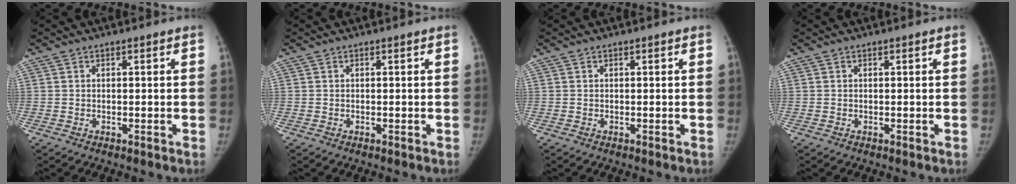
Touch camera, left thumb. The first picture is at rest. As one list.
[{"total": 0.0}, {"total": 0.0}, {"total": 0.0}]